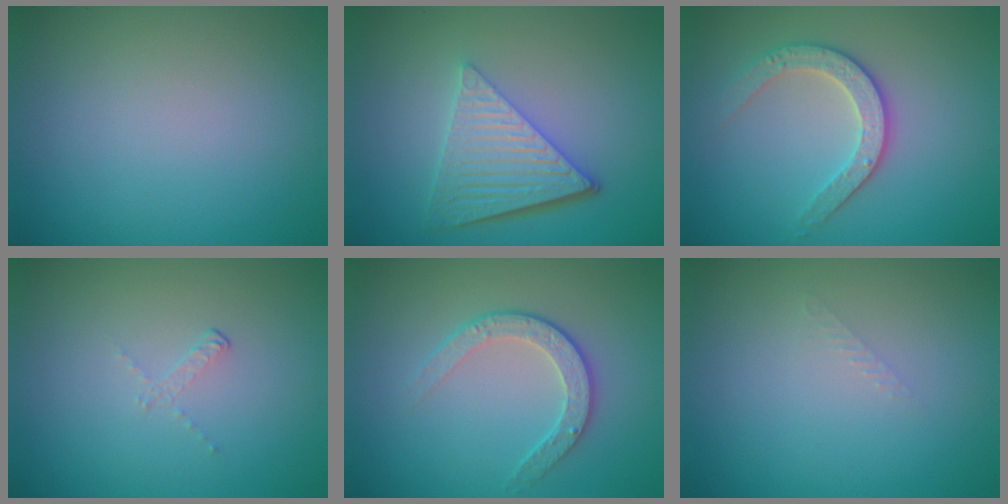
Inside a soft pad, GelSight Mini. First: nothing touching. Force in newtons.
{"total": 5.8, "press": 4.3, "slide": 4.0}
{"total": 2.9, "press": 2.9, "slide": 0.7}
{"total": 0.8, "press": 0.3, "slide": 0.7}
{"total": 2.6, "press": 2.0, "slide": 1.7}
{"total": 0.8, "press": 0.7, "slide": 0.2}